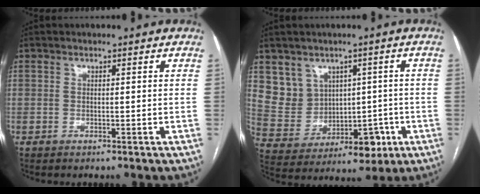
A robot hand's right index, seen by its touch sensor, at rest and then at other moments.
{"total": 9.2, "force": [2.1, 8.5, 2.9], "torque": [-0.048, 0.042, 0.068]}